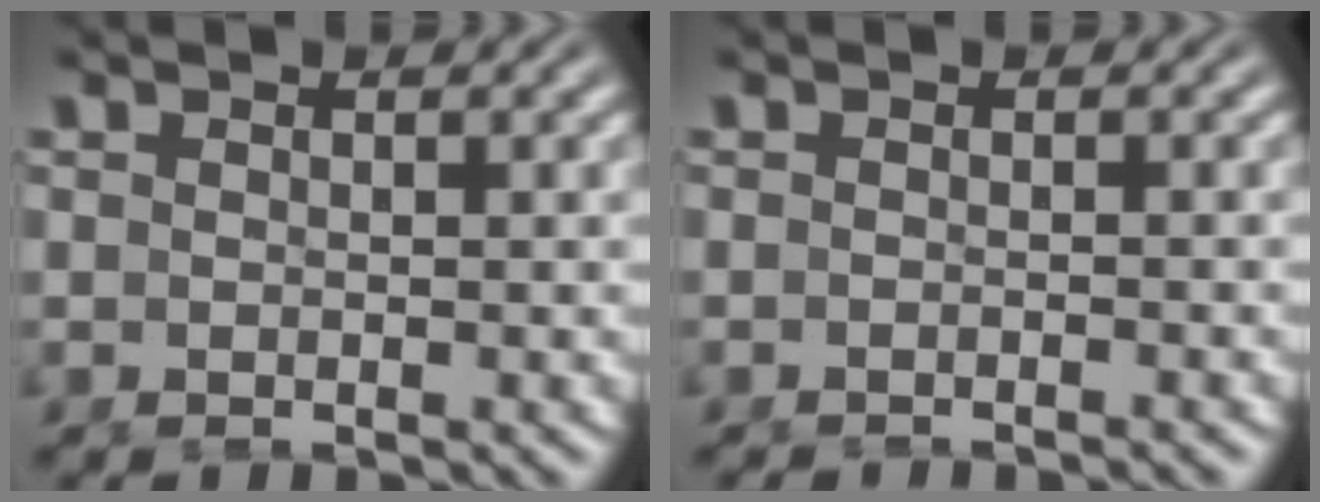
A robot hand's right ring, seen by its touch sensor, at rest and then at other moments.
{"total": 1.9, "force": [-1.8, -0.4, 0.2], "torque": [-0.002, -0.010, -0.024]}